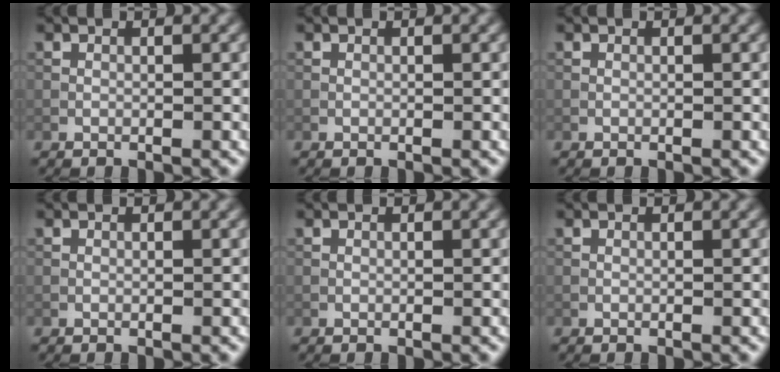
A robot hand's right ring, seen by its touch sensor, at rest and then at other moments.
{"total": 0.0}
{"total": 0.0}
{"total": 0.0}
{"total": 0.0}
{"total": 0.0}